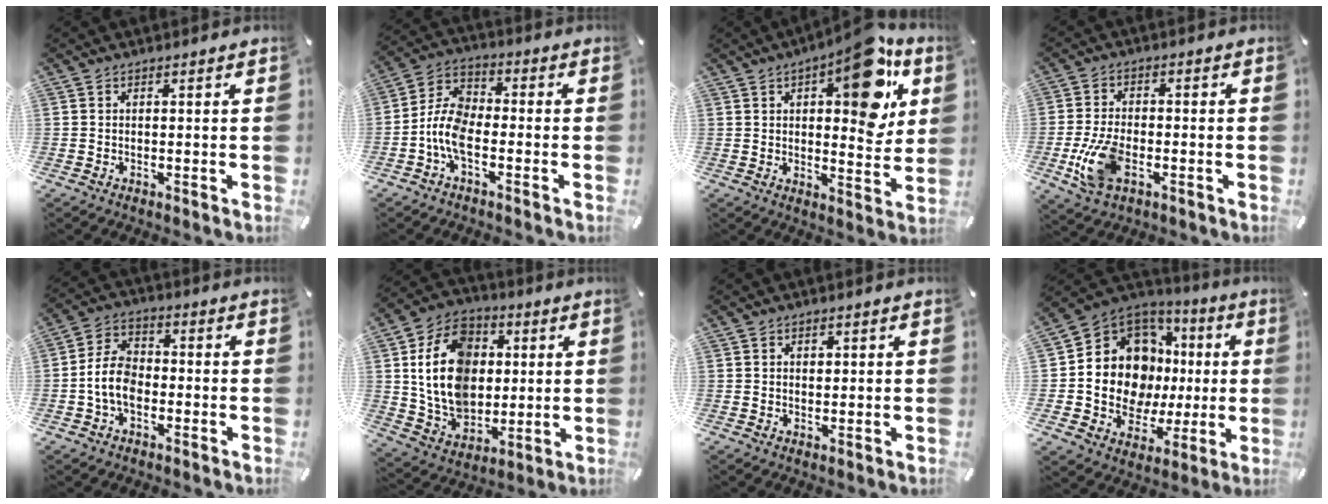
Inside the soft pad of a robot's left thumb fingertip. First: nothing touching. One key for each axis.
{"total": 8.6, "fx": -3.6, "fy": 4.8, "fz": 6.1, "tx": -0.138, "ty": 0.007, "tz": -0.067}
{"total": 17.1, "fx": 7.2, "fy": 7.9, "fz": 13.4, "tx": -0.152, "ty": -0.044, "tz": 0.112}
{"total": 10.7, "fx": -3.3, "fy": 6.2, "fz": 8.0, "tx": -0.176, "ty": 0.001, "tz": -0.056}
{"total": 8.2, "fx": -2.3, "fy": 5.6, "fz": 5.5, "tx": -0.118, "ty": 0.016, "tz": -0.044}
{"total": 17.9, "fx": 2.0, "fy": 14.3, "fz": 10.6, "tx": -0.221, "ty": 0.007, "tz": 0.040}
{"total": 1.4, "fx": 0.4, "fy": 1.2, "fz": 0.7, "tx": 0.000, "ty": 0.000, "tz": 0.002}
{"total": 15.2, "fx": 1.0, "fy": 13.3, "fz": 7.3, "tx": -0.143, "ty": -0.028, "tz": 0.029}